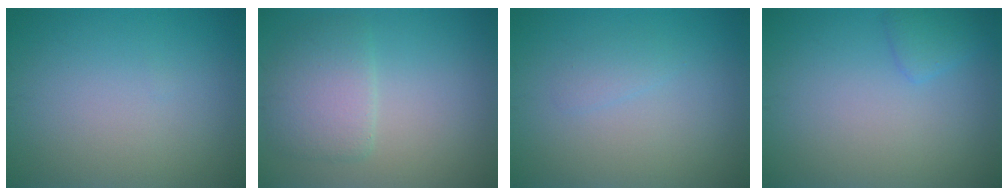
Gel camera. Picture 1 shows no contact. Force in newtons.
{"total": 3.9, "press": 3.8, "slide": 0.2}
{"total": 1.0, "press": 1.0, "slide": 0.1}
{"total": 1.4, "press": 1.4, "slide": 0.1}